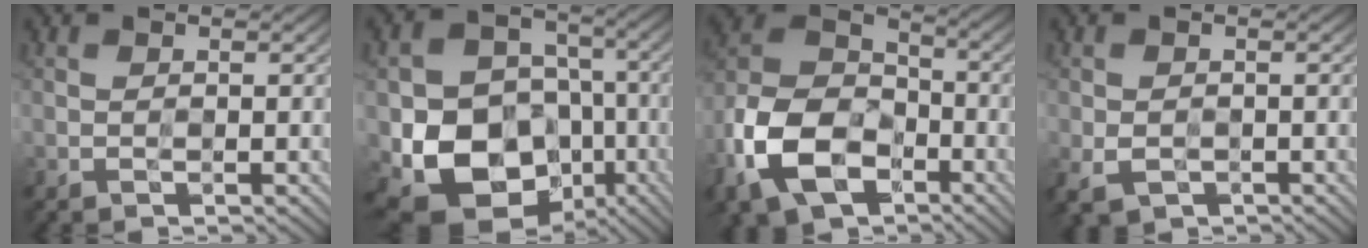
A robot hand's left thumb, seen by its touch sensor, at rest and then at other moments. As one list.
[{"total": 15.4, "force": [-4.9, 12.3, 7.8], "torque": [-0.169, -0.043, -0.077]}, {"total": 15.6, "force": [-7.3, 10.1, 9.4], "torque": [-0.237, -0.032, -0.157]}, {"total": 3.4, "force": [-1.5, 2.5, 1.9], "torque": [-0.051, -0.017, -0.030]}]